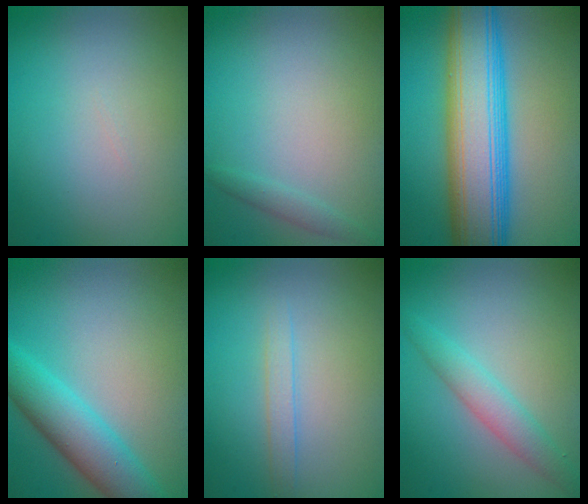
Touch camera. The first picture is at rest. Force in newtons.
{"total": 1.0, "press": 1.0, "slide": 0.1}
{"total": 12.0, "press": 12.0, "slide": 0.2}
{"total": 5.7, "press": 5.7, "slide": 0.1}
{"total": 1.2, "press": 1.2, "slide": 0.0}
{"total": 2.8, "press": 2.8, "slide": 0.0}